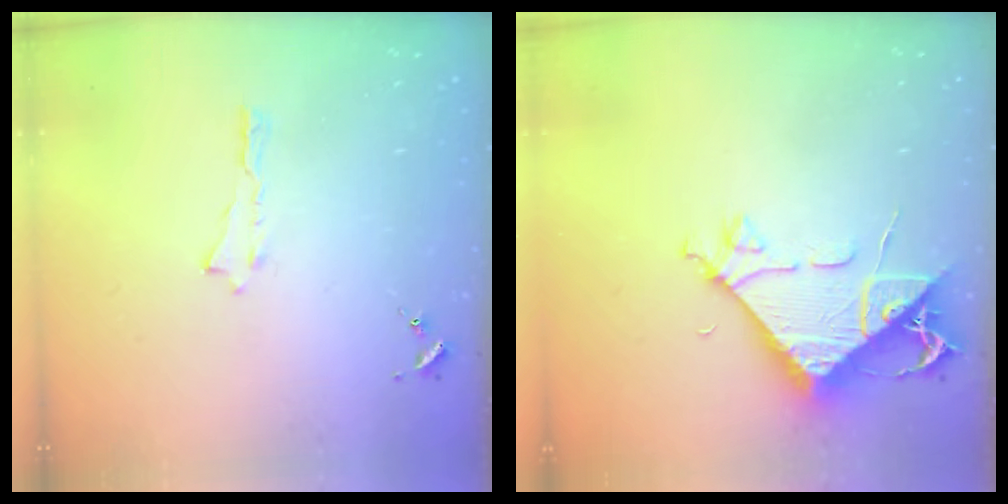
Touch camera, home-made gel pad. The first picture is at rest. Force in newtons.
{"total": 8.2, "press": 8.1, "slide": 1.2}